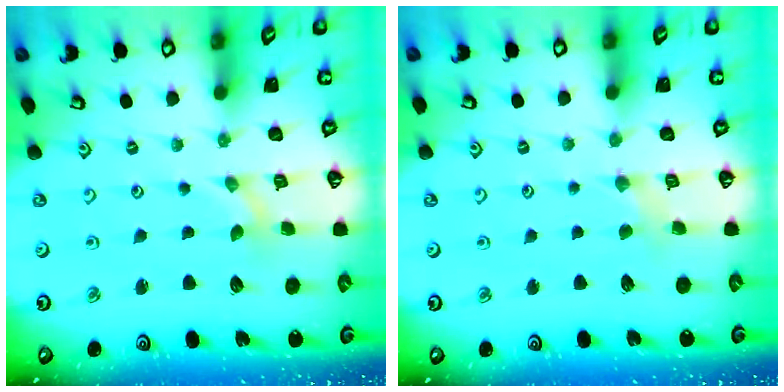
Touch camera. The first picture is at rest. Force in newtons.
{"total": 2.4, "press": 2.4, "slide": 0.4}